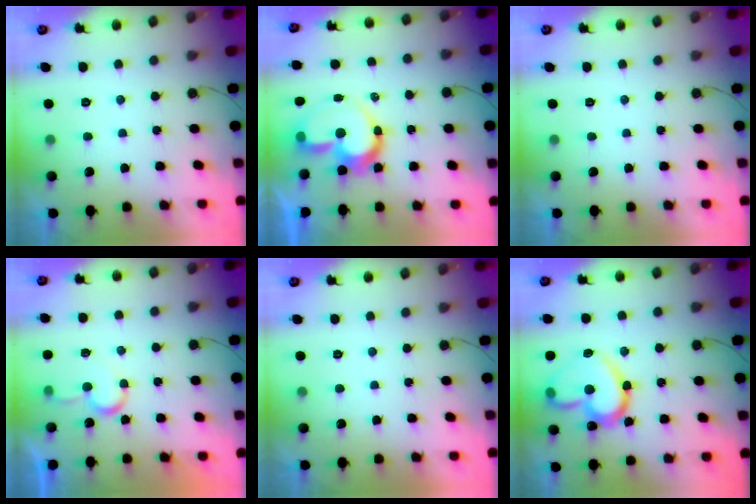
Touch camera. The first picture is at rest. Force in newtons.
{"total": 15.8, "press": 15.7, "slide": 1.3}
{"total": 0.0}
{"total": 6.9, "press": 6.9, "slide": 0.6}
{"total": 1.8, "press": 1.8, "slide": 0.1}
{"total": 19.0, "press": 19.0, "slide": 1.8}